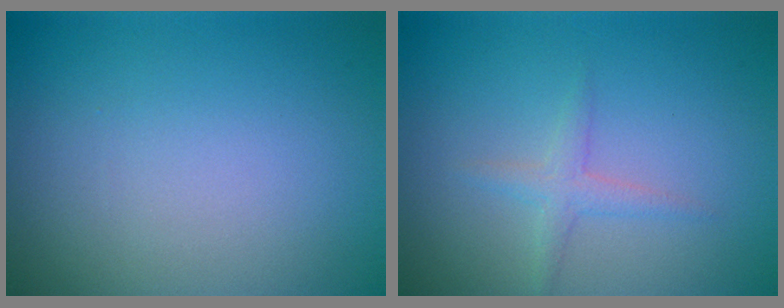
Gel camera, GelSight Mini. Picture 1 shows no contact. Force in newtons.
{"total": 1.5, "press": 1.5, "slide": 0.1}